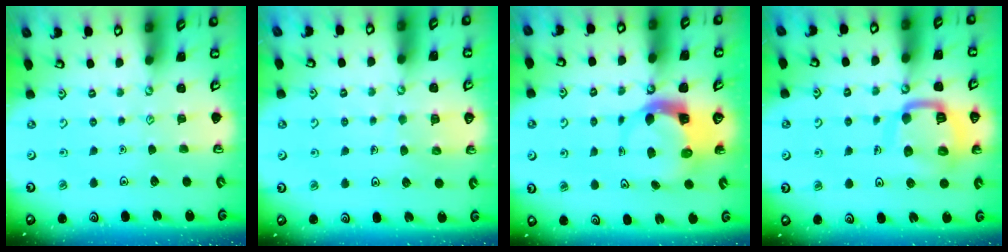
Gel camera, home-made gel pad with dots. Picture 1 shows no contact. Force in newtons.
{"total": 5.6, "press": 5.6, "slide": 0.4}
{"total": 6.1, "press": 6.0, "slide": 0.9}
{"total": 13.8, "press": 13.8, "slide": 1.5}